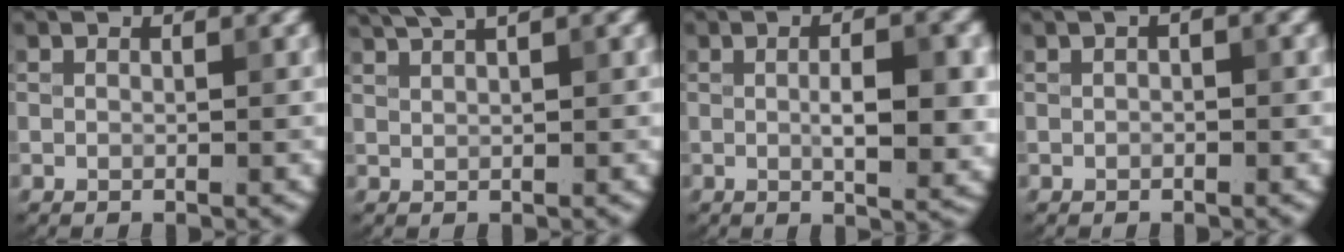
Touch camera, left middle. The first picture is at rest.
{"total": 3.9, "force": [2.9, 1.0, 2.5], "torque": [-0.025, 0.013, 0.029]}
{"total": 5.9, "force": [0.0, 1.9, 5.6], "torque": [-0.086, -0.006, 0.005]}
{"total": 1.2, "force": [0.3, 0.5, 1.0], "torque": [-0.017, 0.003, 0.000]}